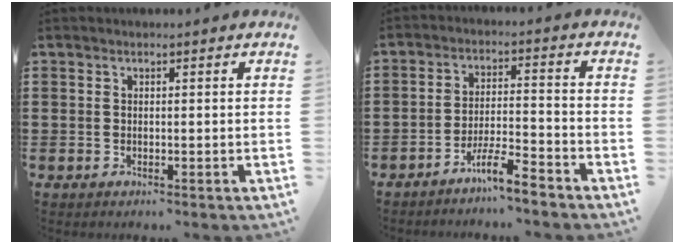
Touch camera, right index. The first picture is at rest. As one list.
[{"total": 6.1, "force": [-5.2, 0.2, 3.3], "torque": [-0.069, -0.005, -0.098]}]